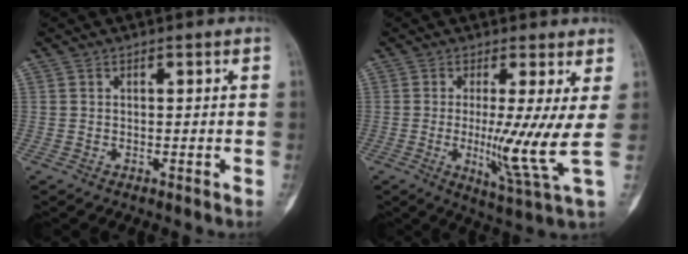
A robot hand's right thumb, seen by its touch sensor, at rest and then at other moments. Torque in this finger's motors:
{"motor_torque": [1.62, 1.59, 0.73, 0.11, 0.21]}